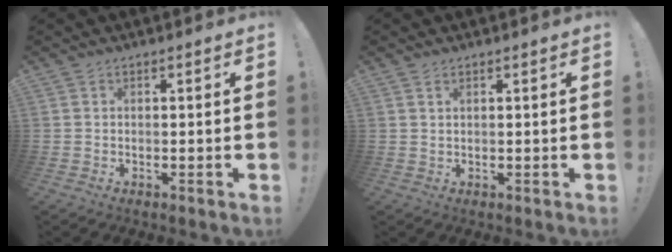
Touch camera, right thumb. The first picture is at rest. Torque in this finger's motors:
{"motor_torque": [-0.05, 0.01, 0.11, 0.13, 0.02]}